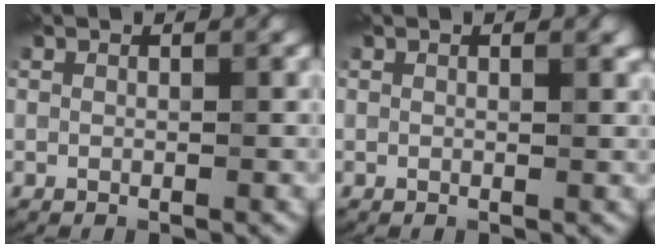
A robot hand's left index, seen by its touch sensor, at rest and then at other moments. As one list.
[{"total": 0.7, "force": [0.4, 0.2, 0.6], "torque": [-0.006, 0.000, 0.007]}]